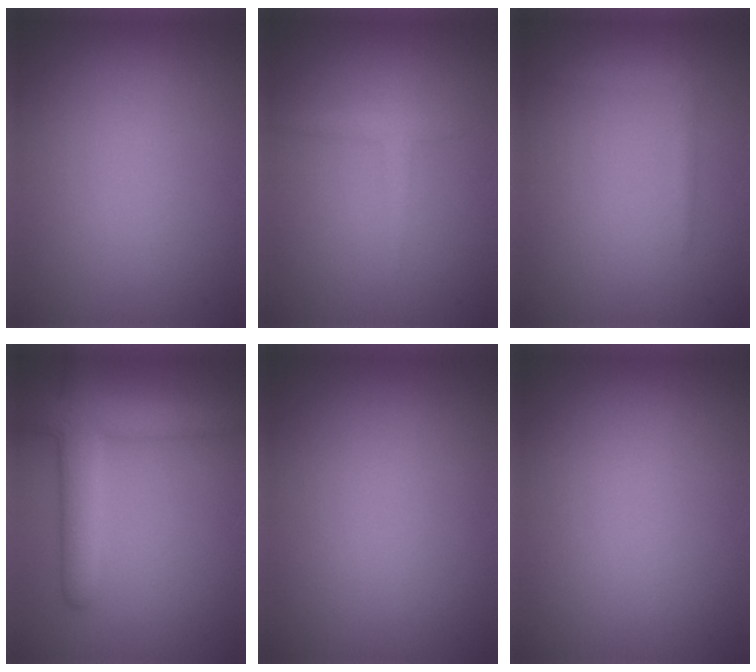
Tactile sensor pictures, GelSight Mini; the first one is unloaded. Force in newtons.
{"total": 1.4, "press": 1.4, "slide": 0.1}
{"total": 1.1, "press": 1.1, "slide": 0.1}
{"total": 5.8, "press": 5.8, "slide": 0.5}
{"total": 0.0}
{"total": 0.0}